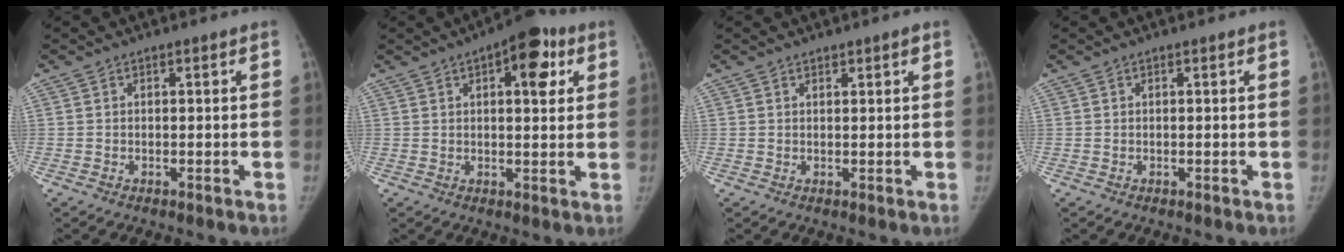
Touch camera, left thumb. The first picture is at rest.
{"total": 9.6, "force": [3.9, 4.3, 7.6], "torque": [-0.071, -0.002, 0.046]}
{"total": 1.1, "force": [0.9, 0.4, 0.5], "torque": [0.002, -0.004, 0.012]}
{"total": 0.0}